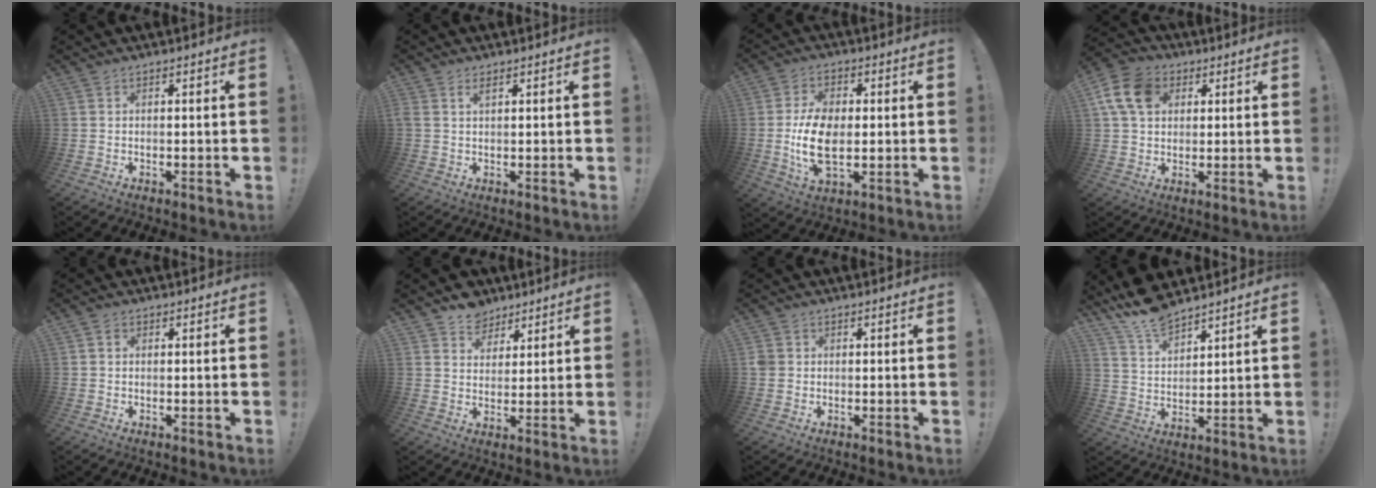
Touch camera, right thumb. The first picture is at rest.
{"total": 1.8, "force": [1.1, 0.7, 1.2], "torque": [-0.018, -0.003, 0.018]}
{"total": 13.0, "force": [-1.1, 7.3, 10.7], "torque": [-0.202, -0.006, -0.019]}
{"total": 12.5, "force": [4.1, 9.4, 7.1], "torque": [-0.128, 0.001, 0.084]}
{"total": 0.9, "force": [0.0, 0.8, 0.3], "torque": [-0.004, 0.003, 0.000]}
{"total": 7.0, "force": [4.8, 5.0, 0.5], "torque": [-0.010, -0.037, 0.097]}
{"total": 2.4, "force": [0.1, 2.2, 1.0], "torque": [-0.010, 0.003, 0.002]}
{"total": 10.3, "force": [9.1, 3.3, 3.5], "torque": [-0.073, -0.063, 0.172]}